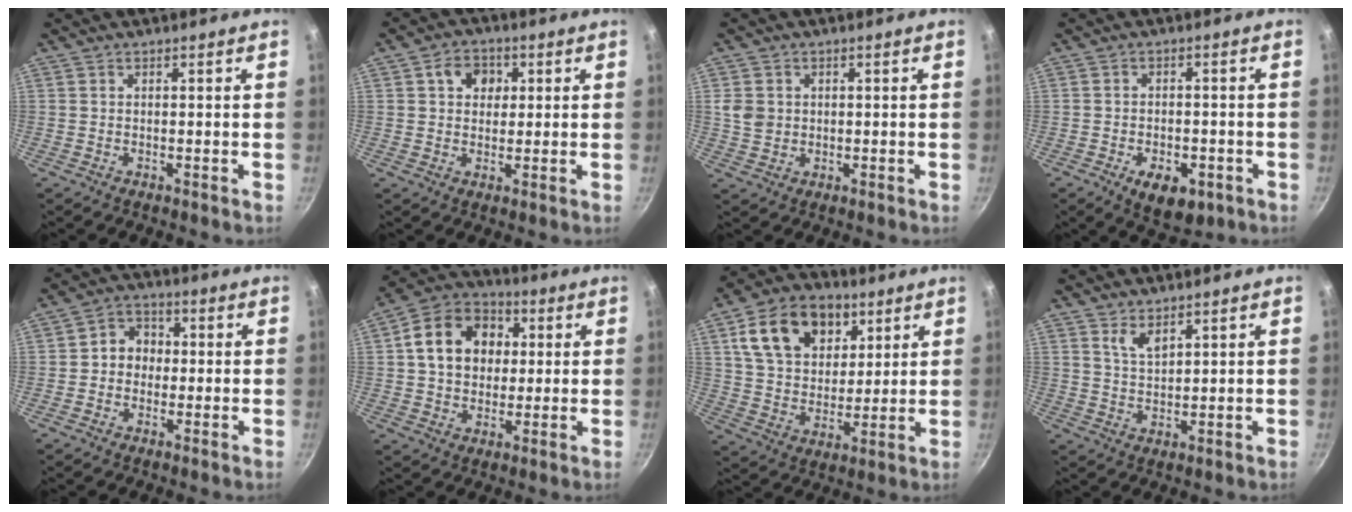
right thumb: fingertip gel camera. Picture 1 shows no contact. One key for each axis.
{"total": 5.9, "fx": 1.6, "fy": 4.7, "fz": 3.0, "tx": -0.021, "ty": 0.004, "tz": 0.020}
{"total": 4.4, "fx": 0.6, "fy": 3.8, "fz": 2.1, "tx": -0.026, "ty": 0.000, "tz": 0.014}
{"total": 8.4, "fx": -3.6, "fy": 4.8, "fz": 5.9, "tx": -0.065, "ty": 0.009, "tz": -0.042}
{"total": 5.8, "fx": -0.2, "fy": 5.0, "fz": 2.8, "tx": -0.012, "ty": 0.014, "tz": -0.014}
{"total": 14.3, "fx": 2.5, "fy": 11.4, "fz": 8.4, "tx": -0.118, "ty": 0.024, "tz": 0.029}
{"total": 17.5, "fx": 7.5, "fy": 12.1, "fz": 10.2, "tx": -0.145, "ty": -0.013, "tz": 0.124}
{"total": 3.6, "fx": 2.4, "fy": 1.4, "fz": 2.3, "tx": -0.041, "ty": -0.023, "tz": 0.047}